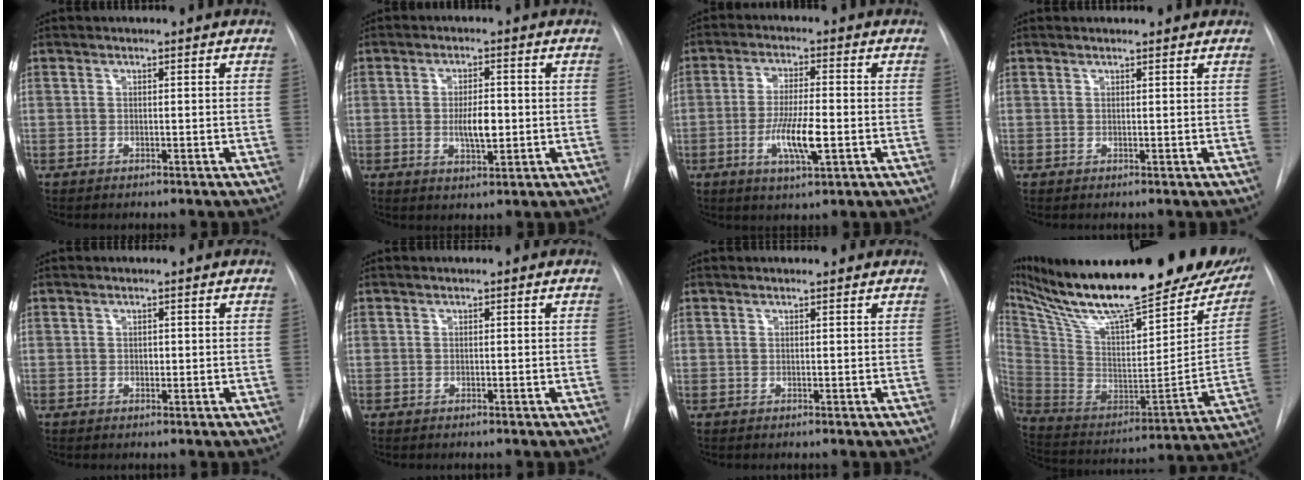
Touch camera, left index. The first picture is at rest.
{"total": 4.8, "force": [-0.9, 1.6, 4.5], "torque": [-0.077, -0.008, -0.012]}
{"total": 8.0, "force": [-2.6, 1.3, 7.5], "torque": [-0.143, -0.014, -0.046]}
{"total": 1.8, "force": [1.8, 0.3, 0.5], "torque": [-0.011, 0.010, 0.017]}
{"total": 0.6, "force": [-0.3, 0.4, 0.2], "torque": [-0.001, -0.005, -0.007]}
{"total": 0.0}
{"total": 1.2, "force": [1.2, 0.1, 0.3], "torque": [-0.009, 0.008, 0.012]}
{"total": 35.5, "force": [27.2, 8.5, 21.1], "torque": [-0.366, -0.037, 0.397]}